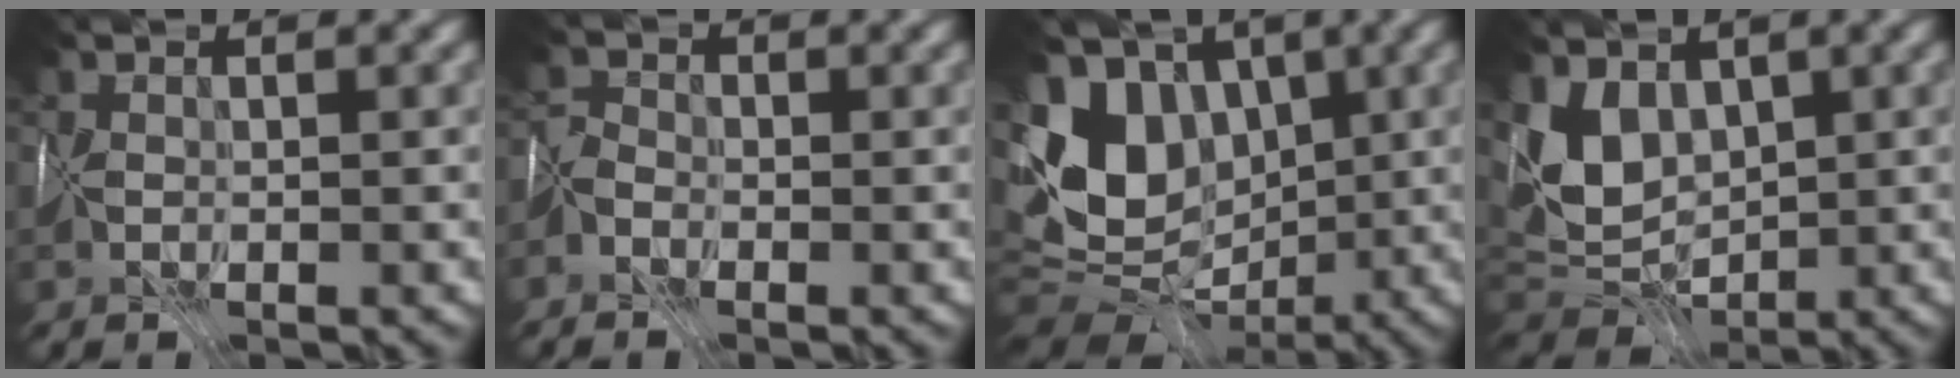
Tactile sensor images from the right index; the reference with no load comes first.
{"total": 1.0, "force": [-0.9, -0.1, -0.5], "torque": [0.002, 0.011, -0.030]}
{"total": 9.7, "force": [1.4, 7.4, 6.0], "torque": [-0.128, 0.008, 0.015]}
{"total": 4.0, "force": [2.3, 2.6, 2.1], "torque": [-0.051, -0.002, 0.040]}